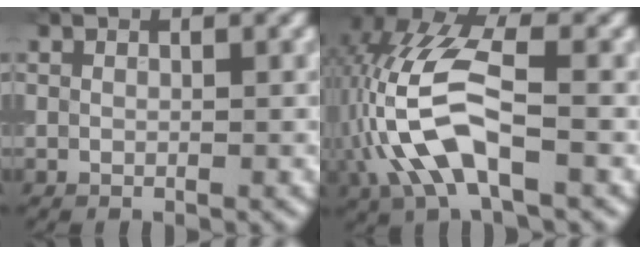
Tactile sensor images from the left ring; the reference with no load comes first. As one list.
[{"total": 8.6, "force": [-2.3, 3.7, 7.4], "torque": [-0.172, 0.016, -0.050]}]